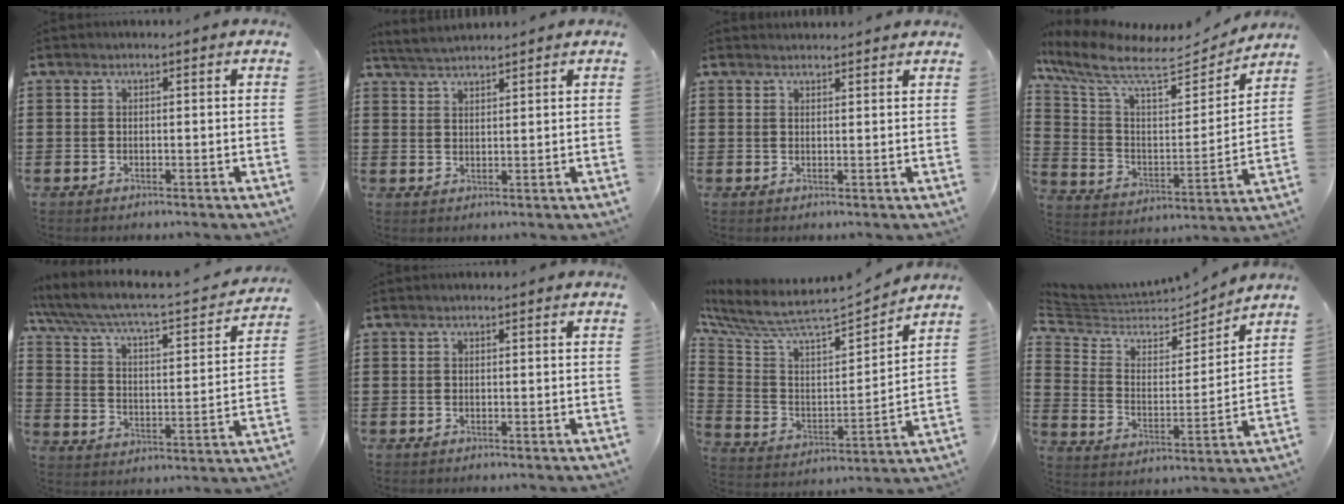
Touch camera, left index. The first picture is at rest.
{"total": 2.9, "force": [2.8, -0.1, 0.6], "torque": [-0.020, -0.005, 0.053]}
{"total": 1.4, "force": [1.4, -0.1, 0.0], "torque": [-0.004, 0.000, 0.029]}
{"total": 9.7, "force": [7.7, 2.5, 5.4], "torque": [-0.137, -0.049, 0.129]}
{"total": 4.0, "force": [3.3, 0.4, 2.2], "torque": [-0.063, -0.039, 0.044]}
{"total": 0.0}
{"total": 6.4, "force": [5.9, 0.8, 2.3], "torque": [-0.080, -0.062, 0.095]}
{"total": 5.3, "force": [4.6, 2.2, 1.3], "torque": [-0.058, -0.033, 0.075]}